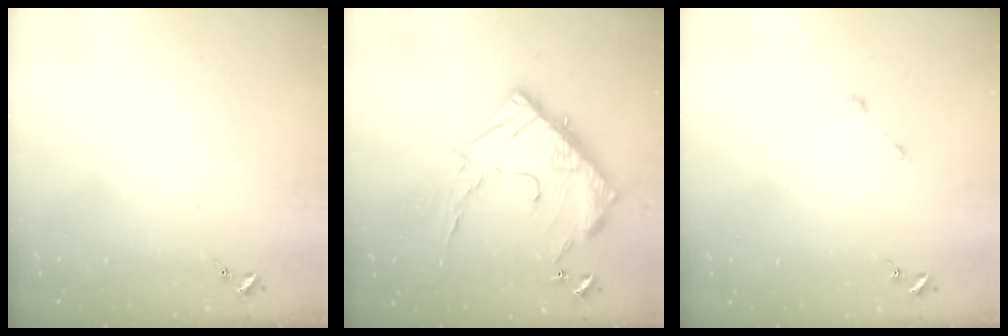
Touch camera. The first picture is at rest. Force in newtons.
{"total": 20.3, "press": 20.3, "slide": 1.1}
{"total": 3.2, "press": 3.2, "slide": 0.4}